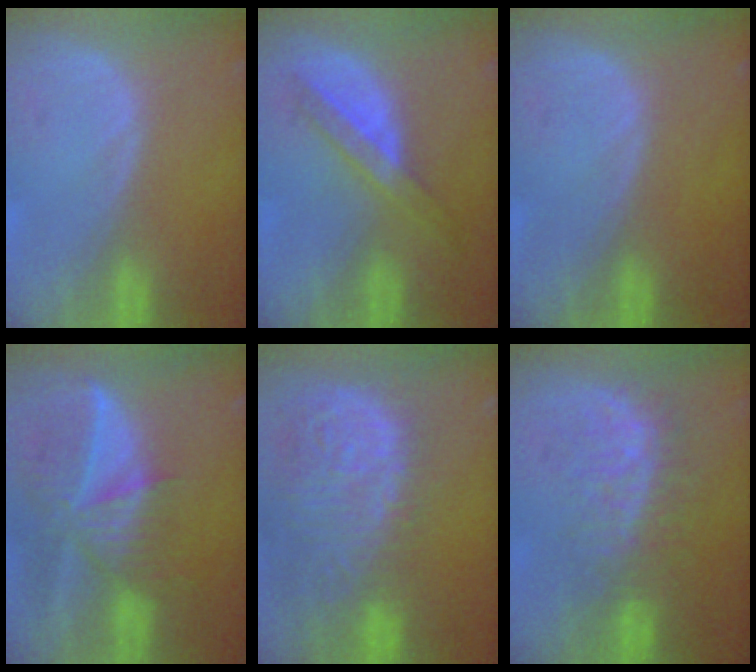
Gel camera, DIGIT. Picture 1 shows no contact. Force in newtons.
{"total": 6.1, "press": 5.6, "slide": 2.5}
{"total": 0.0}
{"total": 9.7, "press": 8.4, "slide": 4.8}
{"total": 14.9, "press": 12.4, "slide": 8.4}
{"total": 7.9, "press": 7.8, "slide": 1.1}